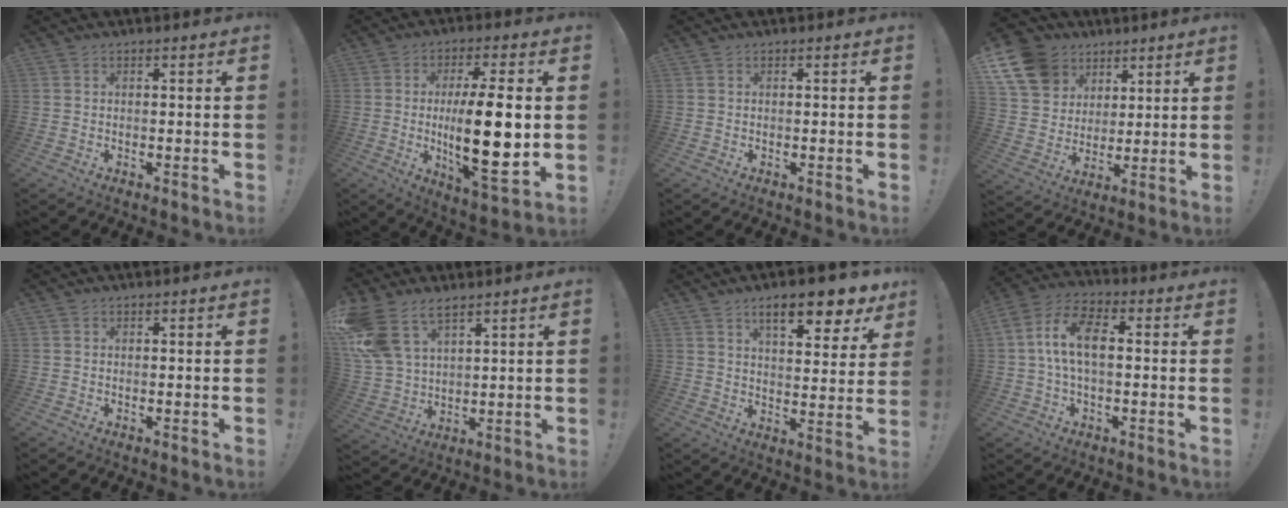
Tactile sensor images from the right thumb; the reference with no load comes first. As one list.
[{"total": 18.9, "force": [-0.3, 5.3, 18.1], "torque": [-0.306, -0.016, -0.010]}, {"total": 0.0}, {"total": 15.4, "force": [7.5, 12.1, 6.0], "torque": [-0.098, -0.038, 0.157]}, {"total": 0.0}, {"total": 12.7, "force": [8.0, 7.2, 6.8], "torque": [-0.149, -0.039, 0.158]}, {"total": 12.6, "force": [7.9, 3.5, 9.2], "torque": [-0.129, -0.045, 0.126]}, {"total": 11.3, "force": [0.9, 5.9, 9.6], "torque": [-0.189, 0.006, 0.017]}]